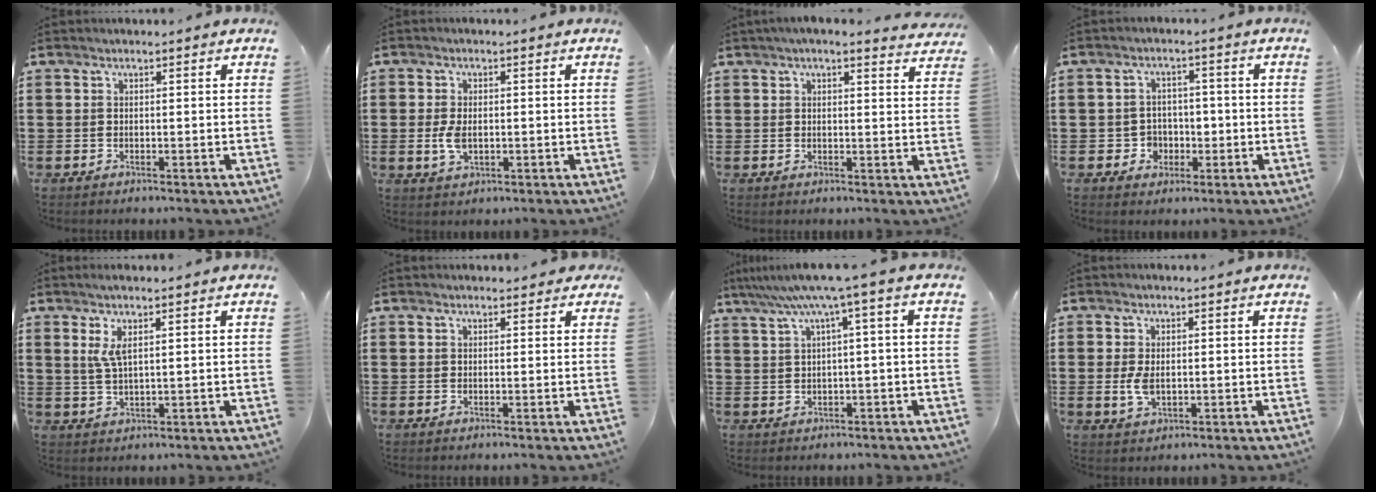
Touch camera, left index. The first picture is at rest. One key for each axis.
{"total": 3.6, "fx": -0.3, "fy": 2.0, "fz": 3.0, "tx": -0.078, "ty": -0.004, "tz": -0.011}
{"total": 2.9, "fx": 2.6, "fy": 0.0, "fz": 1.3, "tx": -0.034, "ty": -0.001, "tz": 0.048}
{"total": 3.9, "fx": -0.8, "fy": 3.7, "fz": 1.0, "tx": -0.032, "ty": 0.009, "tz": -0.019}
{"total": 3.8, "fx": 1.3, "fy": 0.7, "fz": 3.5, "tx": -0.071, "ty": 0.002, "tz": 0.022}
{"total": 1.1, "fx": 0.8, "fy": 0.6, "fz": 0.5, "tx": -0.003, "ty": 0.003, "tz": 0.012}
{"total": 5.7, "fx": 2.1, "fy": -0.6, "fz": 5.3, "tx": -0.104, "ty": -0.012, "tz": 0.032}
{"total": 3.5, "fx": -0.1, "fy": 1.9, "fz": 2.9, "tx": -0.070, "ty": -0.001, "tz": -0.005}